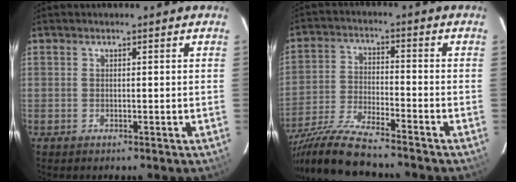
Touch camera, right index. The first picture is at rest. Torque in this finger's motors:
{"motor_torque": [1.23, -0.91, 0.39, 0.10]}